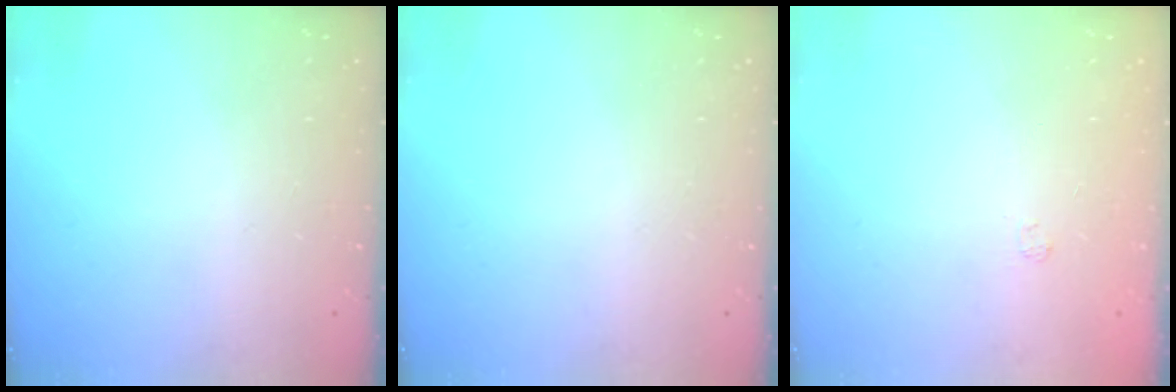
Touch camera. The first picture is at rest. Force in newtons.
{"total": 0.0}
{"total": 1.7, "press": 1.2, "slide": 1.1}